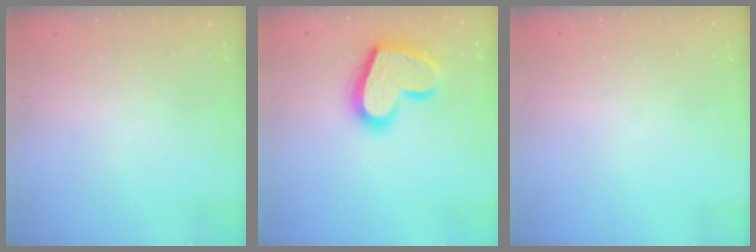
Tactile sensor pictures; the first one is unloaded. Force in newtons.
{"total": 20.2, "press": 20.2, "slide": 1.5}
{"total": 0.0}